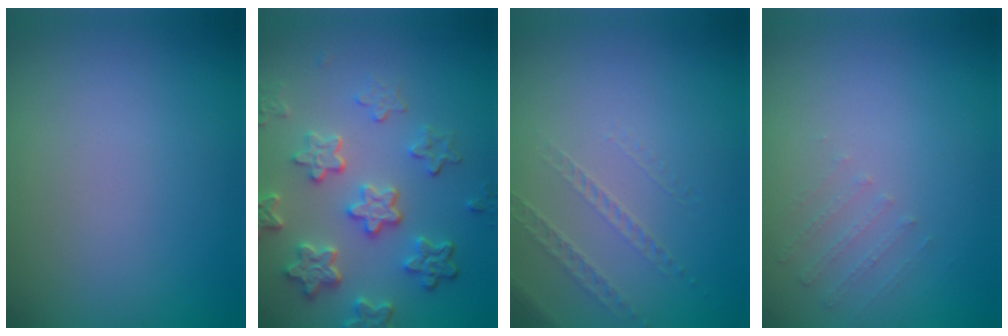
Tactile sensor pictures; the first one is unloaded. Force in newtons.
{"total": 5.8, "press": 4.4, "slide": 3.8}
{"total": 1.1, "press": 0.6, "slide": 0.9}
{"total": 0.6, "press": 0.5, "slide": 0.4}